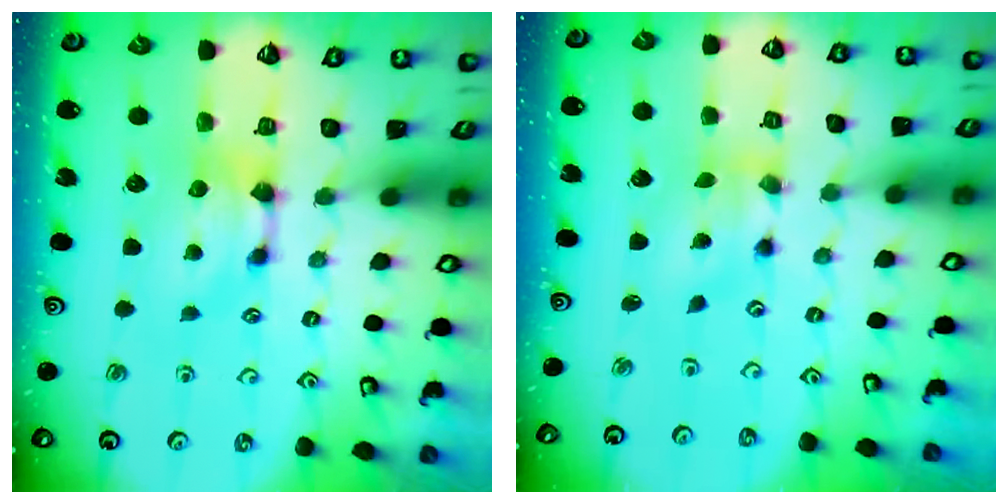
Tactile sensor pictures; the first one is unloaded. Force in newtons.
{"total": 1.4, "press": 0.8, "slide": 1.2}